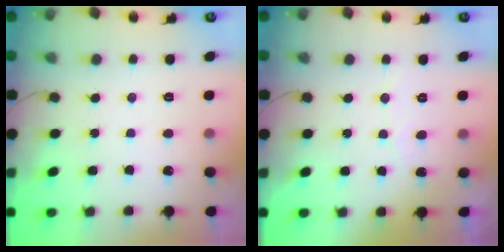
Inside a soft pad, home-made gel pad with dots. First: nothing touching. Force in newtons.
{"total": 3.9, "press": 3.9, "slide": 0.2}